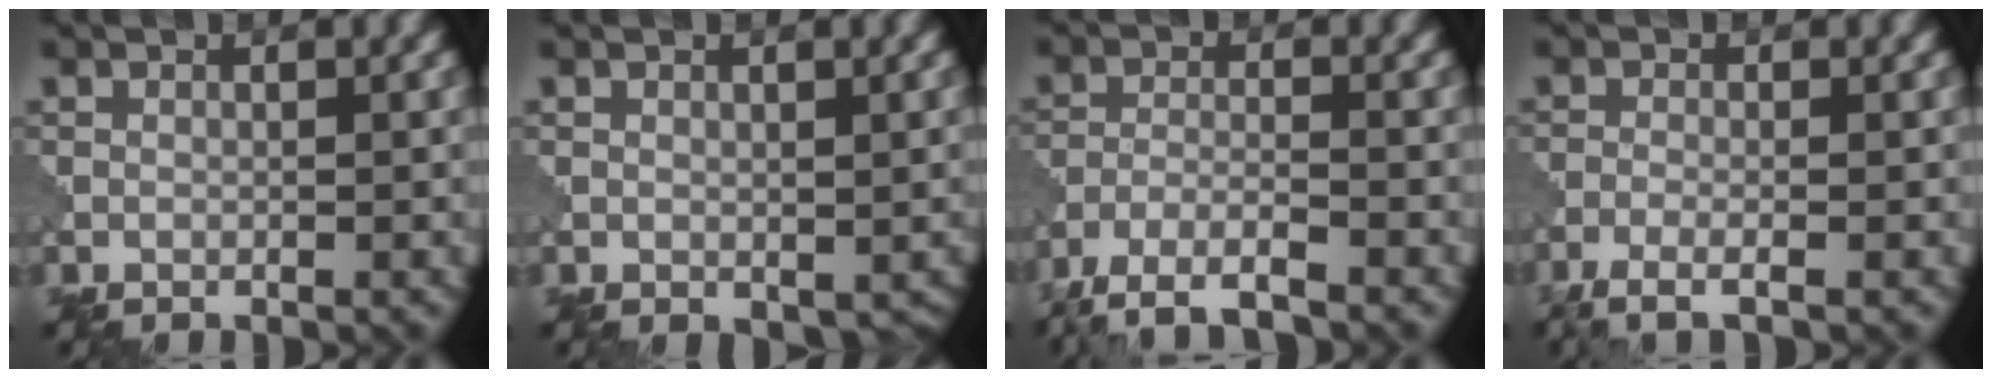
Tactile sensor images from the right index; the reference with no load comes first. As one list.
[{"total": 1.3, "force": [0.1, 0.9, 0.9], "torque": [-0.011, -0.004, 0.007]}, {"total": 4.8, "force": [-3.9, 0.9, 2.6], "torque": [-0.050, -0.007, -0.079]}, {"total": 2.7, "force": [-1.7, 0.6, 2.0], "torque": [-0.037, -0.006, -0.045]}]